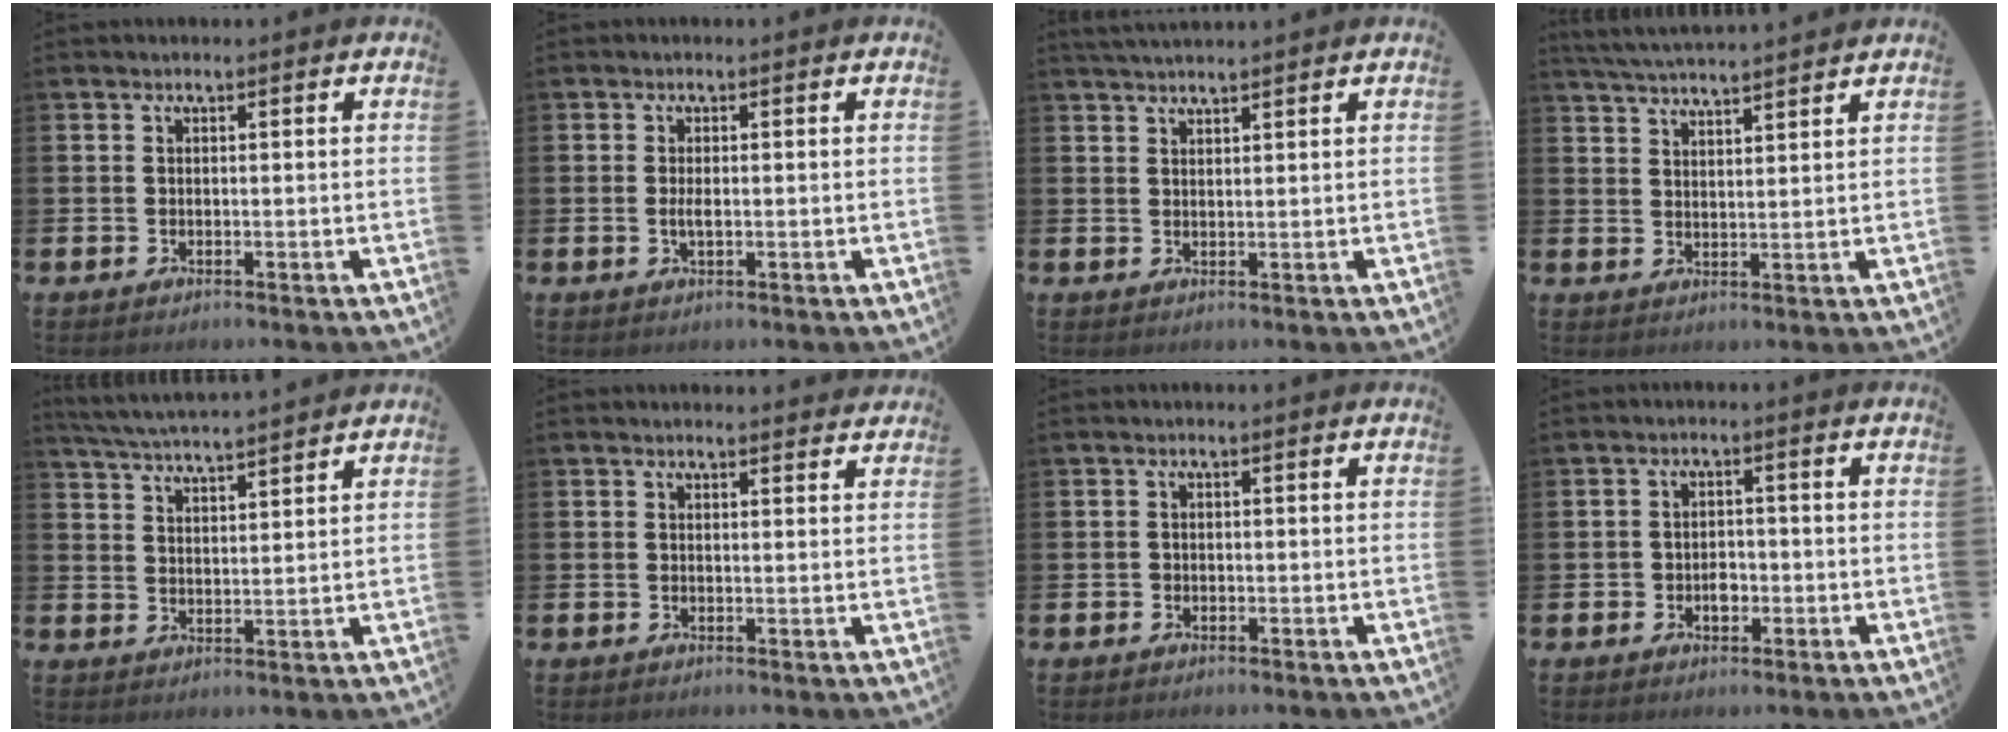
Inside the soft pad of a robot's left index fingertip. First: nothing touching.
{"total": 1.5, "force": [-0.1, 0.5, 1.4], "torque": [-0.022, -0.001, -0.004]}
{"total": 2.3, "force": [2.2, 0.0, 0.3], "torque": [-0.011, -0.006, 0.041]}
{"total": 4.7, "force": [4.7, -0.3, 0.6], "torque": [-0.033, -0.025, 0.085]}
{"total": 5.0, "force": [4.9, -0.2, 0.6], "torque": [-0.036, -0.027, 0.089]}
{"total": 1.1, "force": [1.1, 0.2, 0.1], "torque": [0.008, -0.003, 0.019]}
{"total": 0.8, "force": [-0.4, 0.7, 0.1], "torque": [-0.007, 0.005, -0.009]}
{"total": 2.4, "force": [-0.7, 1.8, 1.3], "torque": [-0.013, -0.001, -0.019]}